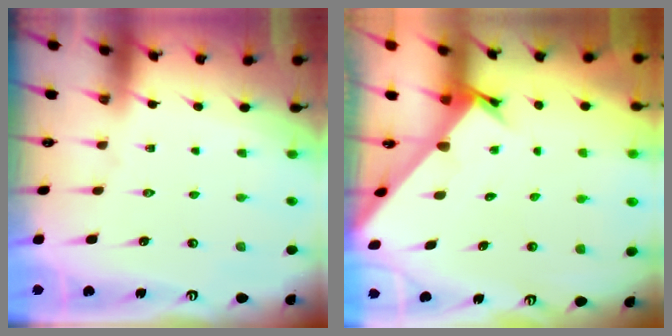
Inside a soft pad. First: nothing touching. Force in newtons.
{"total": 2.3, "press": 2.3, "slide": 0.2}